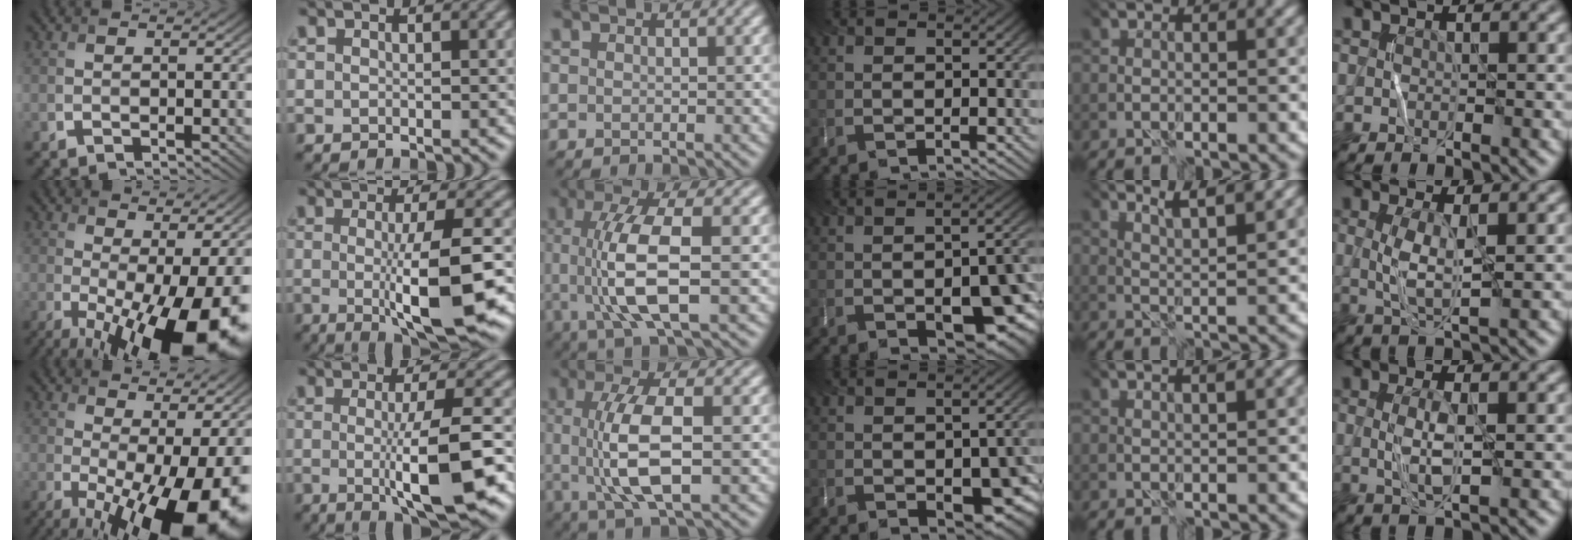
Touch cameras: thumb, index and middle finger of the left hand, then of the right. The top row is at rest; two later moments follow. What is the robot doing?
{"motion": "wrap", "object": "string"}